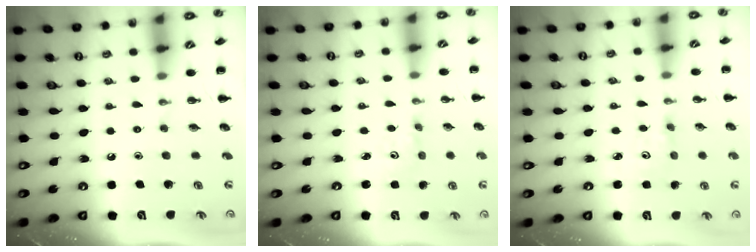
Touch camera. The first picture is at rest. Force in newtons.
{"total": 0.9, "press": 0.8, "slide": 0.4}
{"total": 2.4, "press": 2.3, "slide": 0.8}